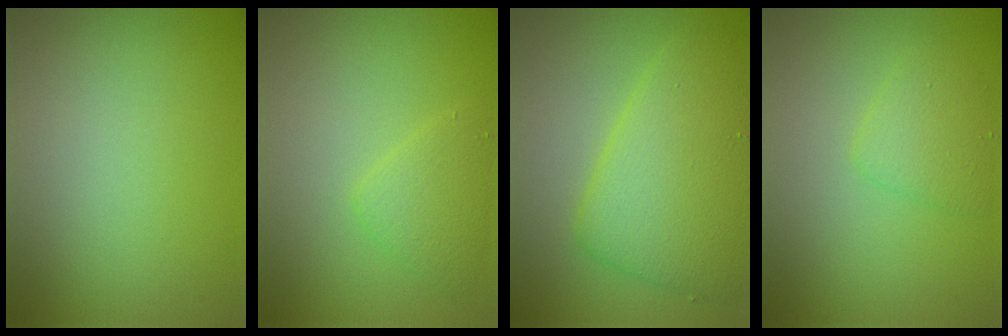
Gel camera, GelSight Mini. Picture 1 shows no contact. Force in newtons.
{"total": 2.1, "press": 2.1, "slide": 0.0}
{"total": 6.5, "press": 6.5, "slide": 0.4}
{"total": 2.2, "press": 2.2, "slide": 0.1}